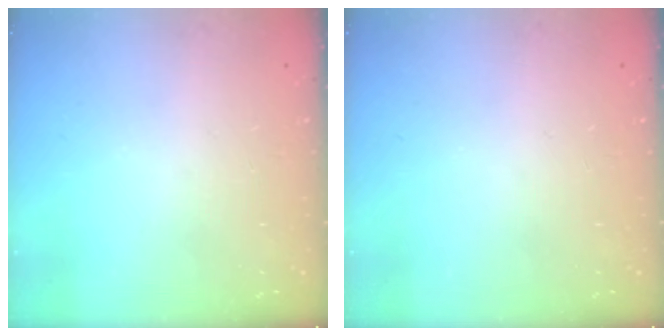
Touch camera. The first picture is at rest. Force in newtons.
{"total": 0.0}